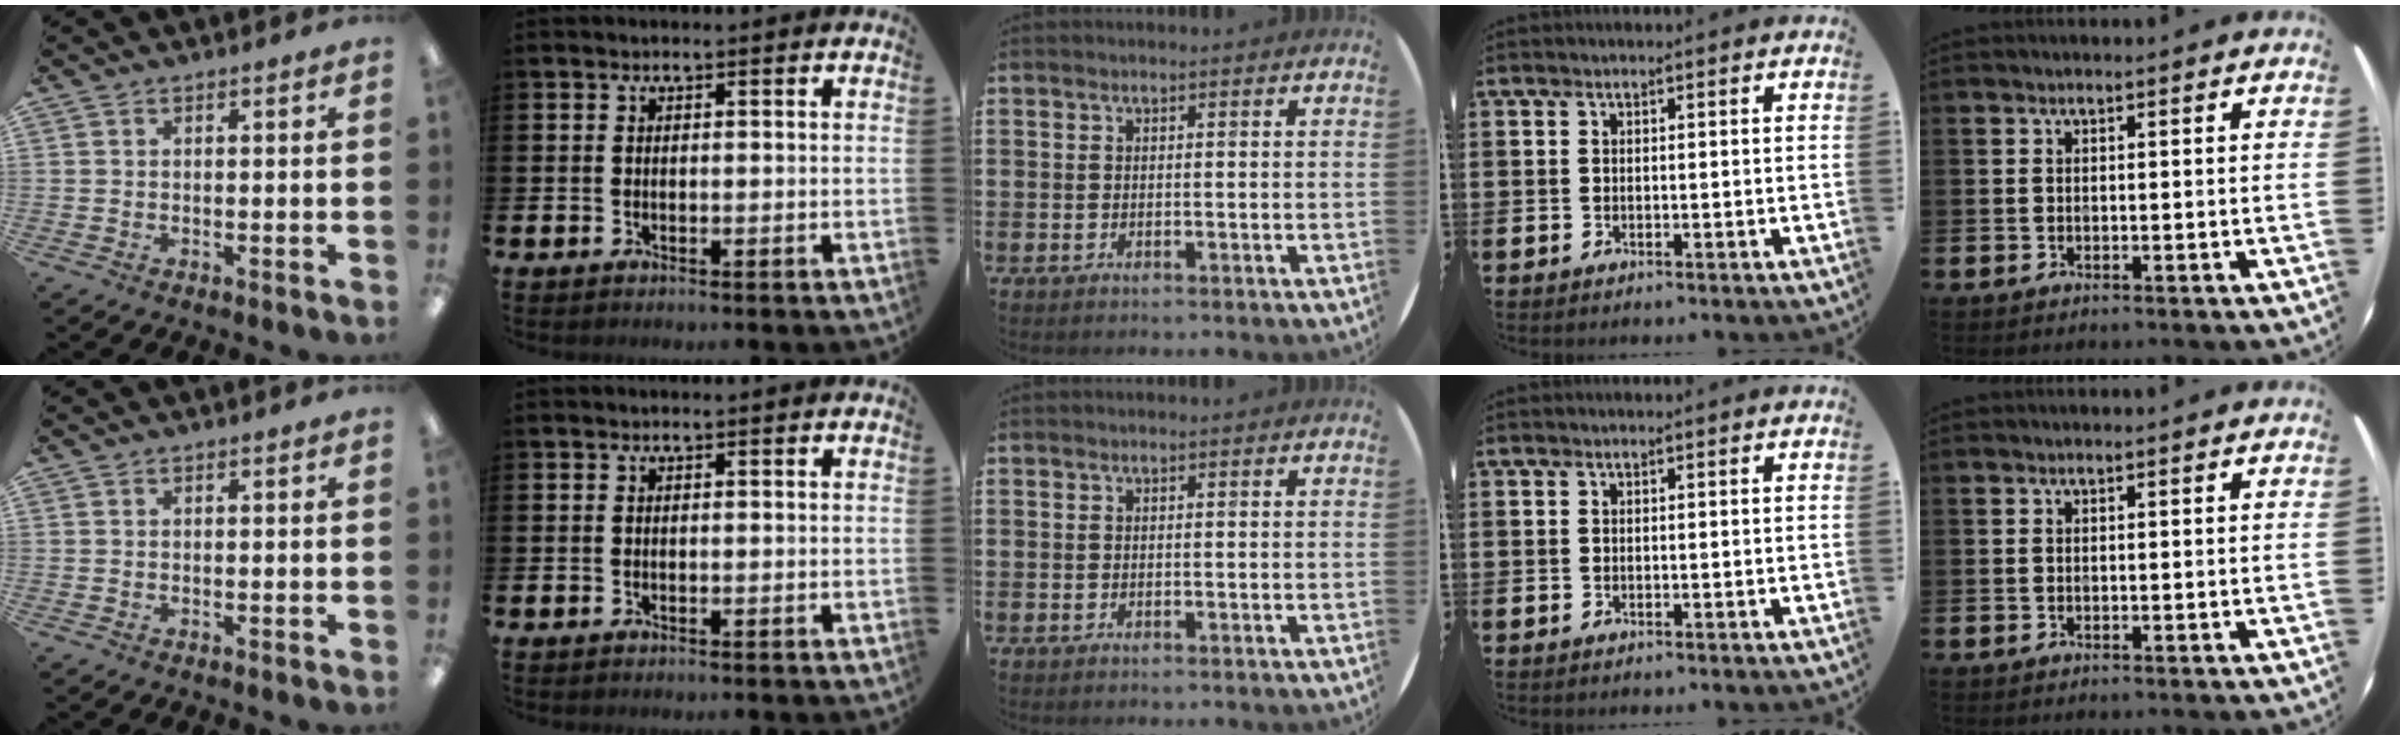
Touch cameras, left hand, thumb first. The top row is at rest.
{}